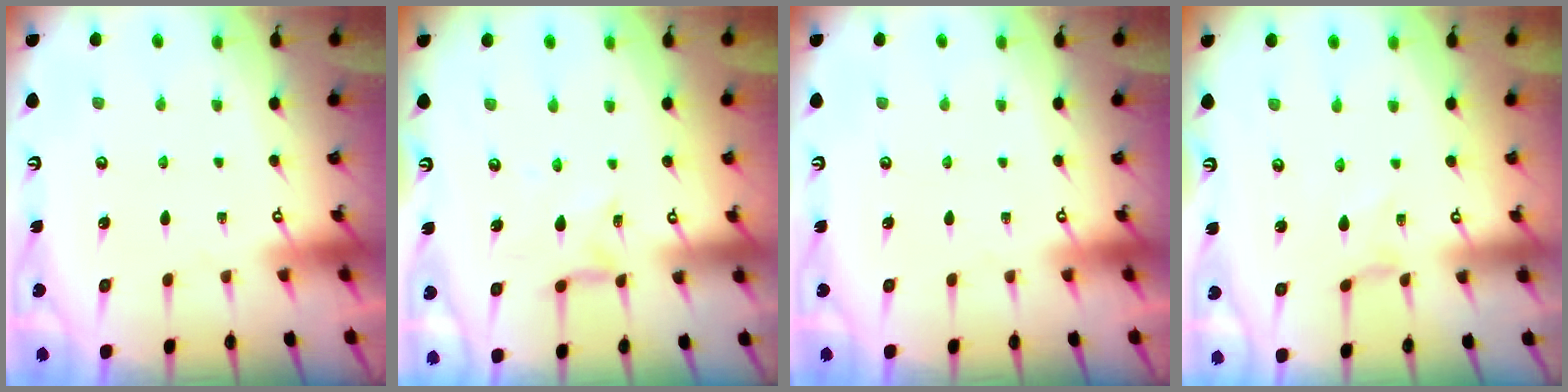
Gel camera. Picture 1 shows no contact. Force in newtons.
{"total": 2.4, "press": 2.4, "slide": 0.3}
{"total": 0.0}
{"total": 0.0}